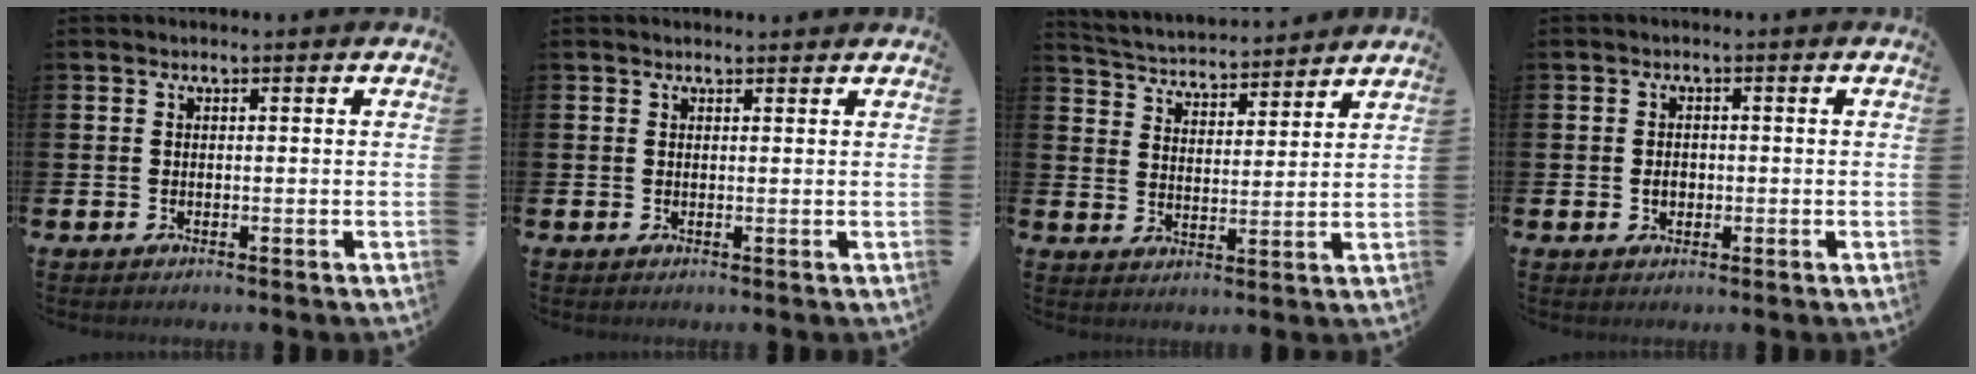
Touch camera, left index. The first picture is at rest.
{"total": 0.8, "force": [0.8, 0.1, 0.2], "torque": [0.008, -0.003, 0.012]}
{"total": 4.3, "force": [4.2, 0.6, 0.0], "torque": [-0.023, -0.037, 0.070]}
{"total": 1.7, "force": [-0.2, 1.4, 1.1], "torque": [-0.010, 0.003, -0.009]}